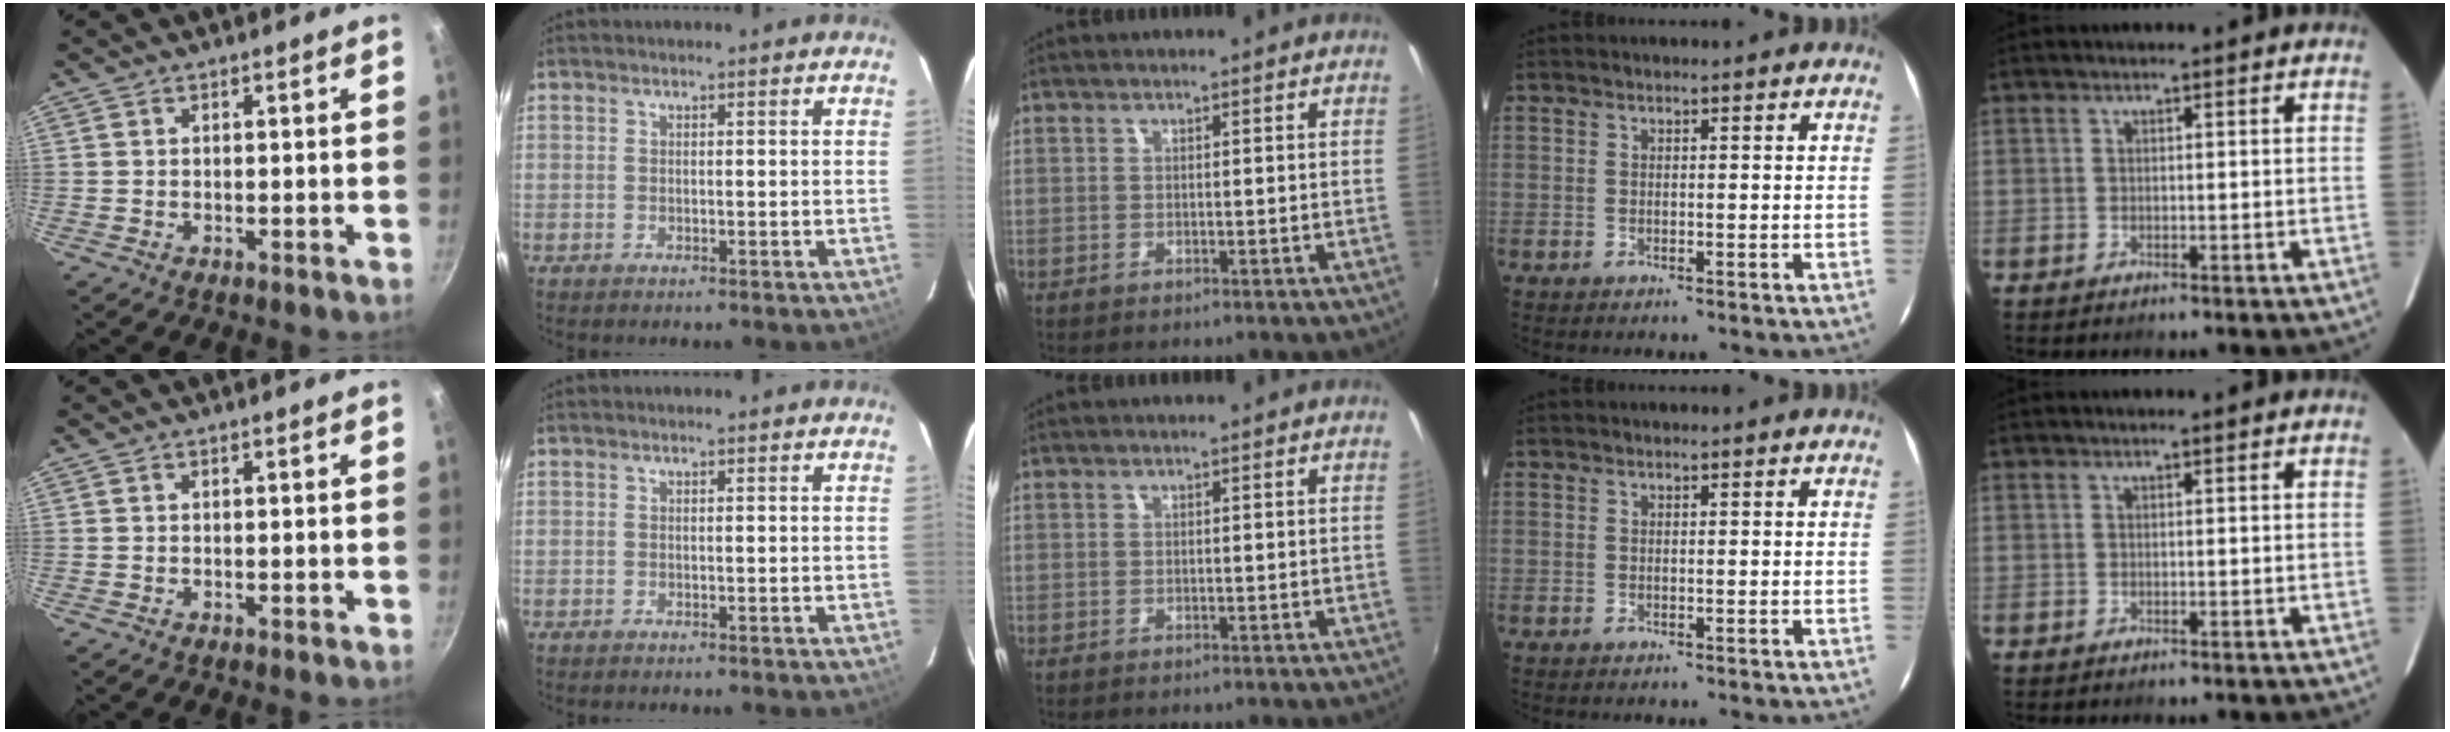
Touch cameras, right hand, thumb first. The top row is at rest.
{}